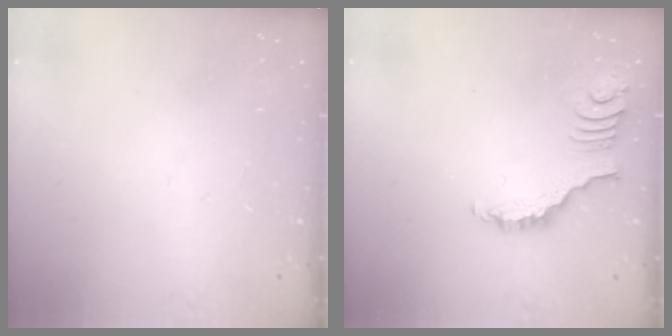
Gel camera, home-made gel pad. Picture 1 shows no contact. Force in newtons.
{"total": 3.5, "press": 3.4, "slide": 0.7}